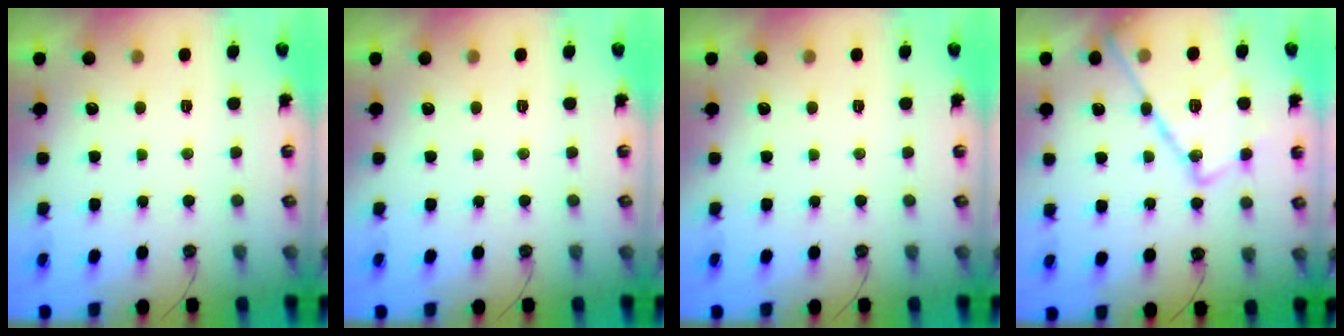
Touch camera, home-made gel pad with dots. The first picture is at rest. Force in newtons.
{"total": 0.0}
{"total": 0.0}
{"total": 22.0, "press": 21.9, "slide": 1.9}